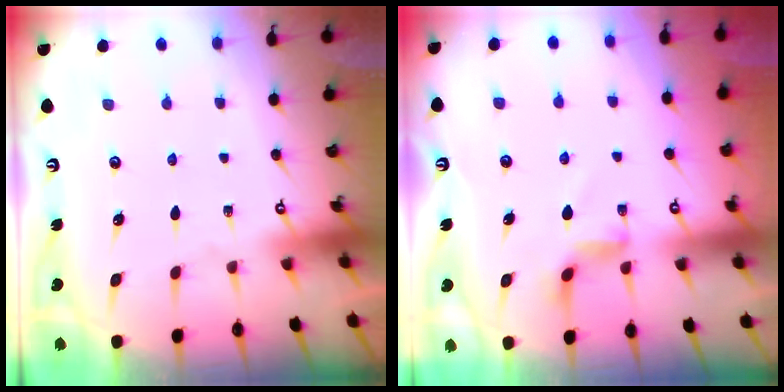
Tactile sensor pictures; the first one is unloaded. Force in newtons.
{"total": 3.4, "press": 3.3, "slide": 0.5}